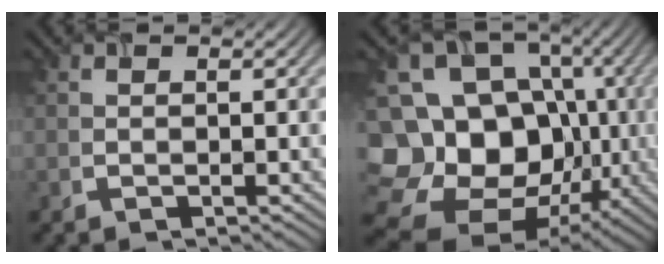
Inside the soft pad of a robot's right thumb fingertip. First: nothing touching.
{"total": 19.3, "force": [-2.9, 15.8, 10.6], "torque": [-0.249, -0.029, -0.023]}